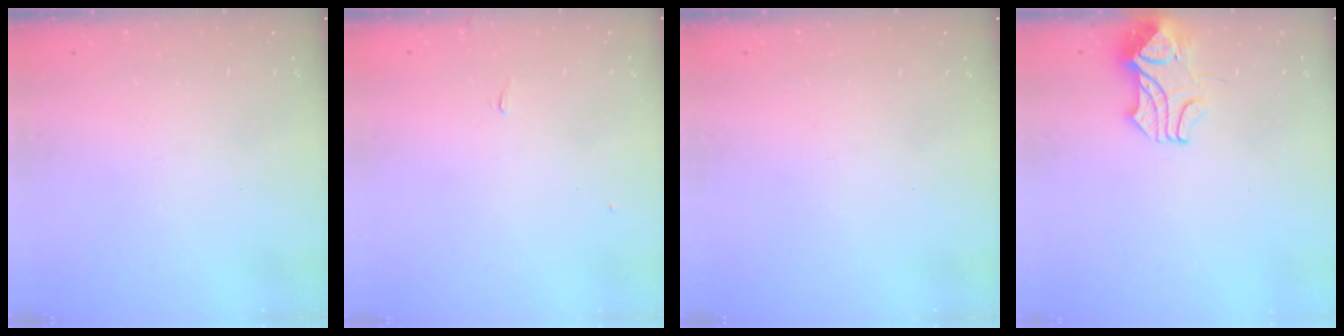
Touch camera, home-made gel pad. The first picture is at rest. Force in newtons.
{"total": 1.4, "press": 1.3, "slide": 0.4}
{"total": 0.0}
{"total": 2.4, "press": 2.3, "slide": 0.9}